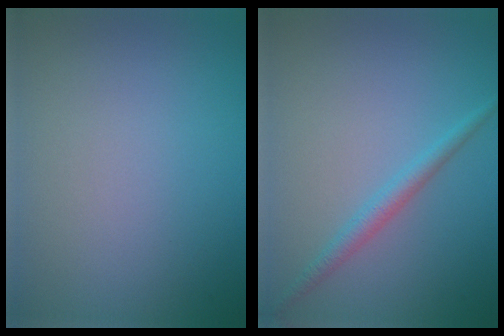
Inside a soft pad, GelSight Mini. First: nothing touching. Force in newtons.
{"total": 1.8, "press": 1.8, "slide": 0.1}